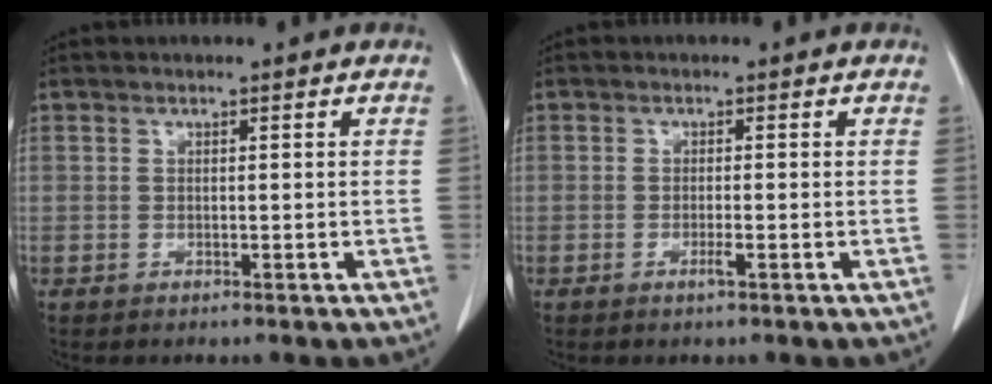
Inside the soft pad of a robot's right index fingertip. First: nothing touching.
{"total": 1.4, "force": [-0.6, -0.1, 1.2], "torque": [-0.025, -0.002, -0.012]}